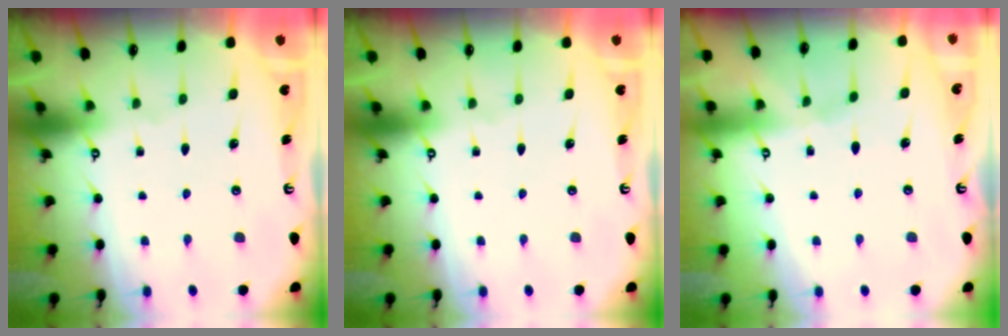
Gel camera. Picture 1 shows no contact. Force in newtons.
{"total": 0.0}
{"total": 2.5, "press": 2.5, "slide": 0.4}